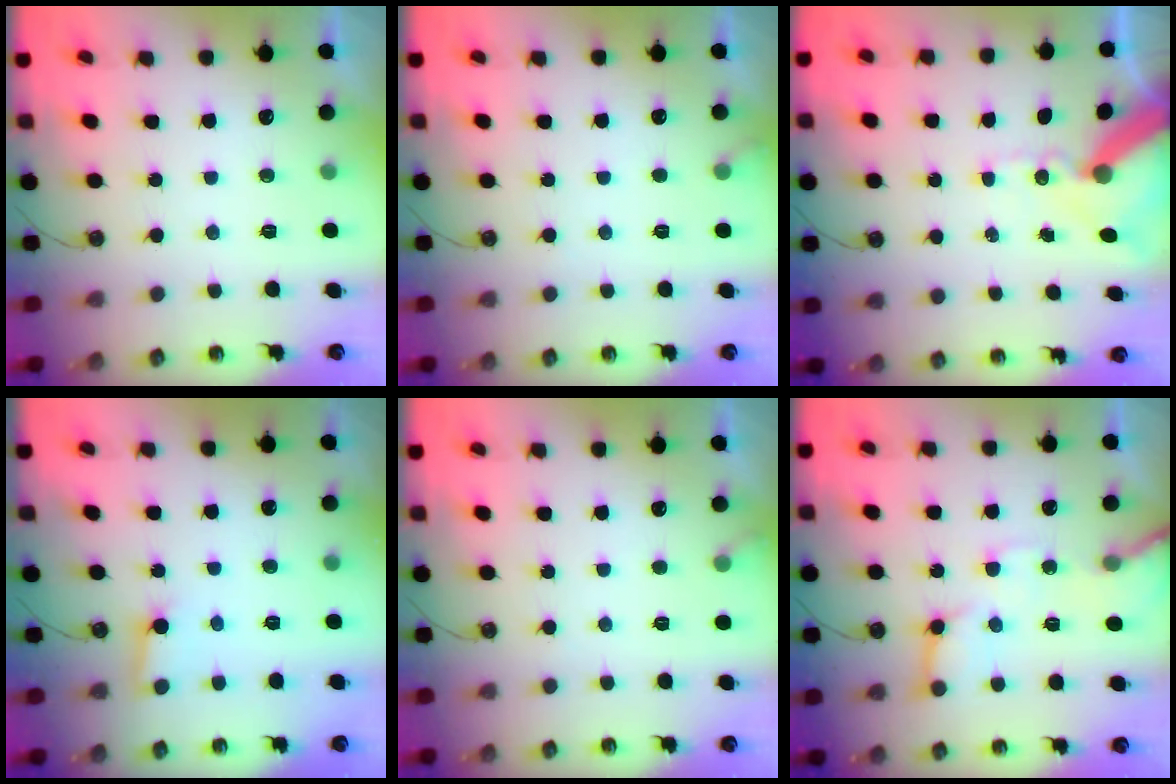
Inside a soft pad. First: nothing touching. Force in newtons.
{"total": 4.5, "press": 4.4, "slide": 0.4}
{"total": 12.0, "press": 11.8, "slide": 1.8}
{"total": 2.9, "press": 2.9, "slide": 0.2}
{"total": 4.5, "press": 4.4, "slide": 0.4}
{"total": 11.8, "press": 11.7, "slide": 1.7}